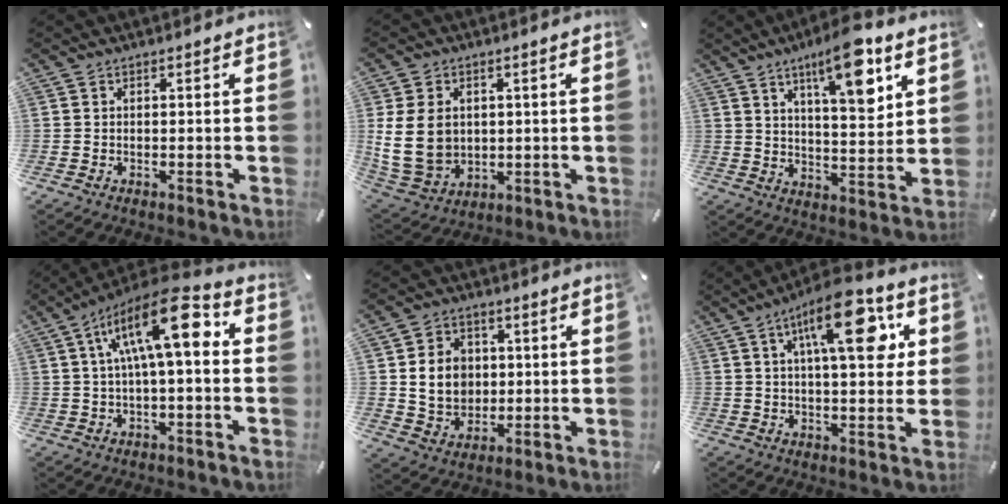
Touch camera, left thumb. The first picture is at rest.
{"total": 12.2, "force": [1.6, 9.9, 6.9], "torque": [-0.151, -0.001, 0.029]}
{"total": 12.7, "force": [7.9, 3.8, 9.3], "torque": [-0.137, -0.045, 0.130]}
{"total": 17.3, "force": [4.2, 6.3, 15.5], "torque": [-0.264, -0.011, 0.063]}
{"total": 9.4, "force": [1.1, 8.3, 4.3], "torque": [-0.076, 0.008, 0.023]}
{"total": 16.7, "force": [6.8, 6.3, 13.9], "torque": [-0.204, -0.018, 0.103]}